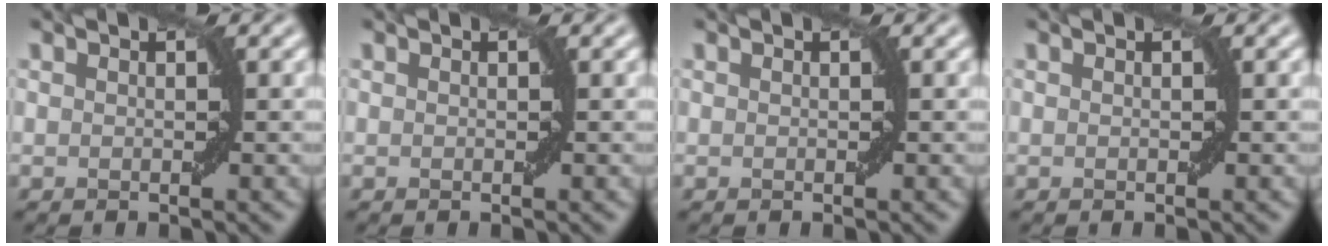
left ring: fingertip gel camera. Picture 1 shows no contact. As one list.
[{"total": 0.0}, {"total": 0.0}, {"total": 0.0}]